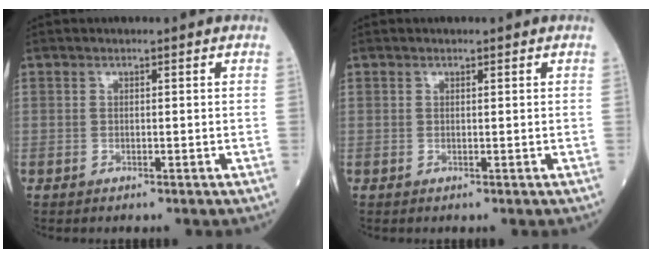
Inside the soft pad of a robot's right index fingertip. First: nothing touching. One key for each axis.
{"total": 0.0}